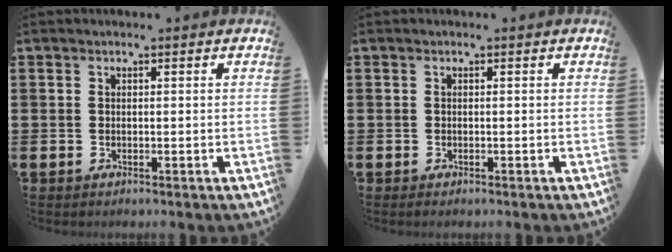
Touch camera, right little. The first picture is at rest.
{"total": 0.0}